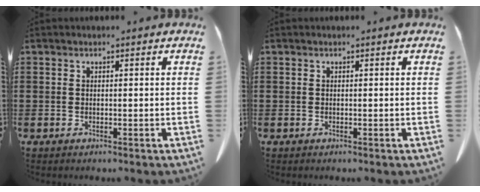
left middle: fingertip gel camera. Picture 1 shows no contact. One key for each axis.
{"total": 0.0}